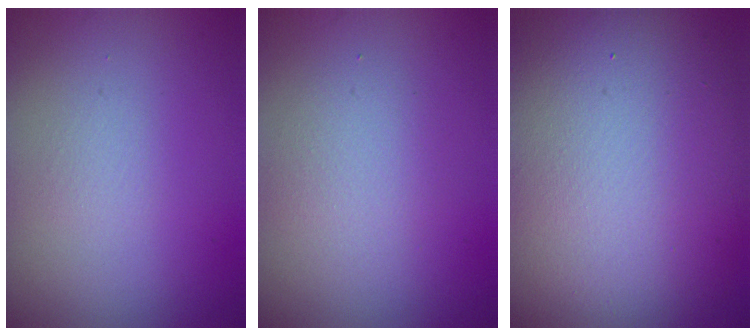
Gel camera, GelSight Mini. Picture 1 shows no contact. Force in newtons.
{"total": 2.0, "press": 2.0, "slide": 0.1}
{"total": 16.2, "press": 16.2, "slide": 1.0}